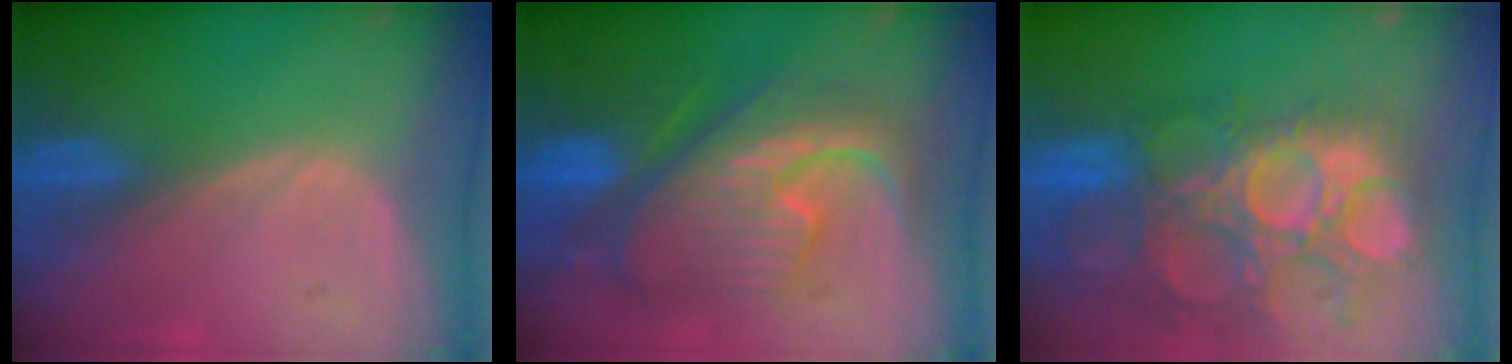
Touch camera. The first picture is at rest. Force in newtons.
{"total": 12.1, "press": 12.0, "slide": 1.4}
{"total": 14.9, "press": 12.8, "slide": 7.7}